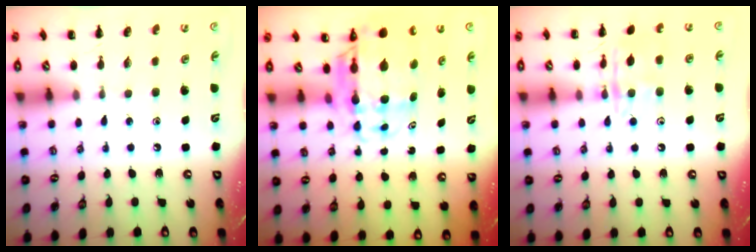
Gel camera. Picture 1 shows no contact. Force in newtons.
{"total": 9.5, "press": 9.1, "slide": 2.8}
{"total": 11.1, "press": 11.1, "slide": 0.6}